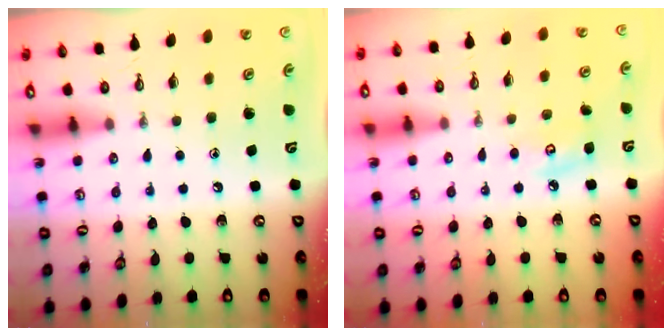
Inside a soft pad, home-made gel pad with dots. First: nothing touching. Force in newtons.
{"total": 6.3, "press": 6.2, "slide": 0.5}